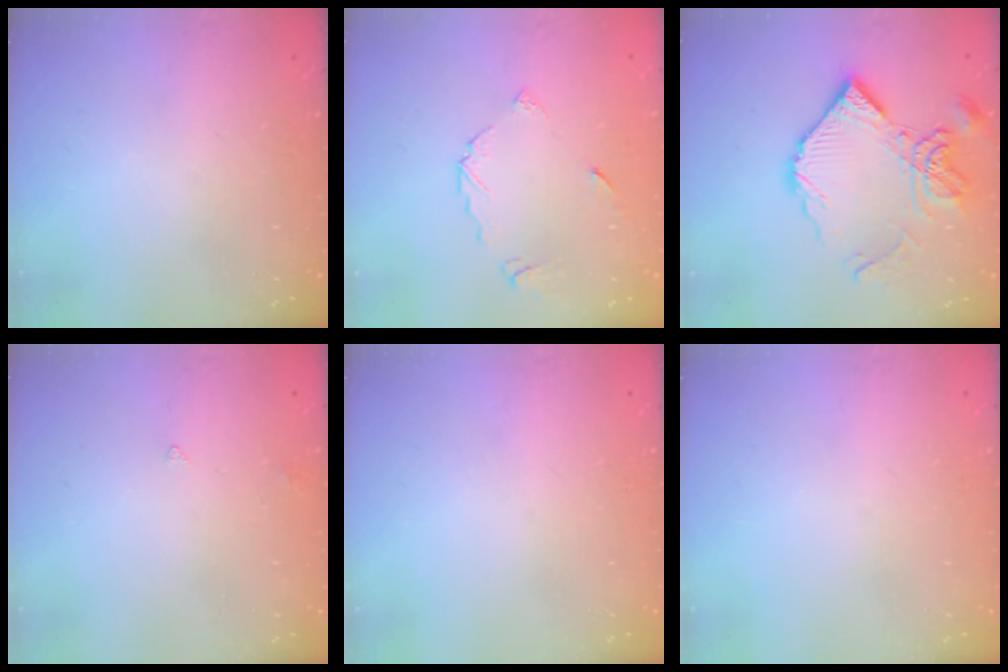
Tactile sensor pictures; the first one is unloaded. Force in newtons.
{"total": 5.5, "press": 5.5, "slide": 0.4}
{"total": 15.2, "press": 15.1, "slide": 2.0}
{"total": 2.7, "press": 2.6, "slide": 0.5}
{"total": 0.0}
{"total": 0.0}